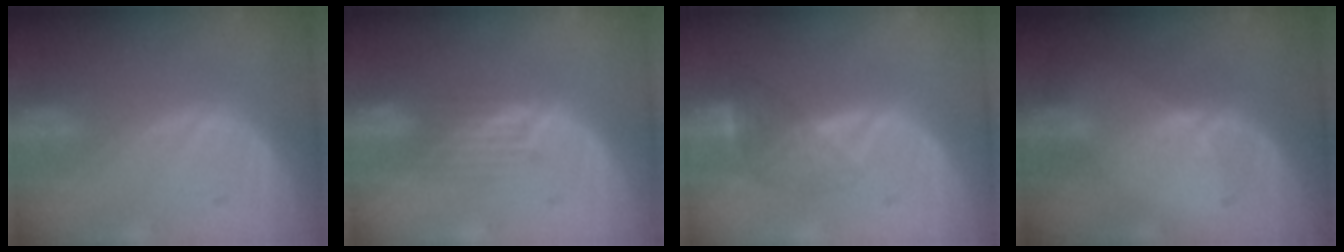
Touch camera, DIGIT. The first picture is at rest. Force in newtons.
{"total": 3.8, "press": 3.1, "slide": 2.1}
{"total": 4.4, "press": 3.8, "slide": 2.1}
{"total": 2.3, "press": 1.8, "slide": 1.4}